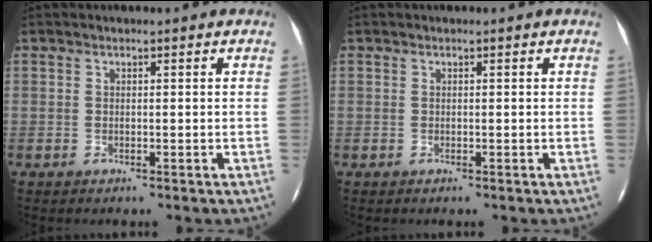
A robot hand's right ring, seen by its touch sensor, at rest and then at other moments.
{"total": 0.0}